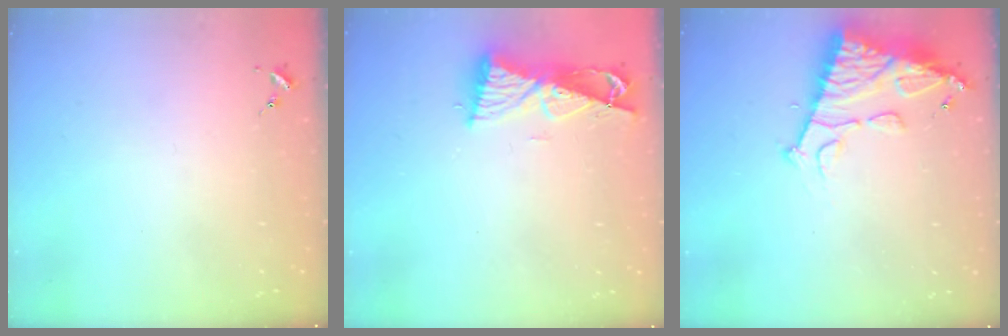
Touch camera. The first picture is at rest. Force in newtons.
{"total": 8.9, "press": 8.9, "slide": 1.1}
{"total": 14.2, "press": 14.1, "slide": 1.1}